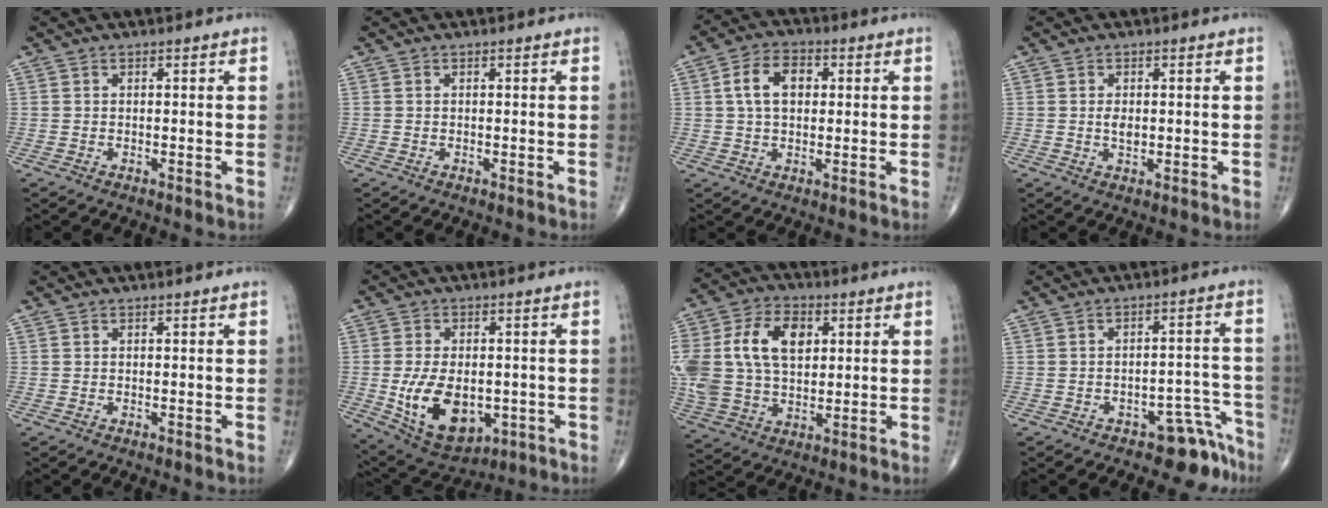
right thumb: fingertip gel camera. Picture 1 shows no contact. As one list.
[{"total": 0.0}, {"total": 8.1, "force": [1.5, 5.3, 5.9], "torque": [-0.093, 0.013, 0.023]}, {"total": 2.3, "force": [0.1, 1.3, 1.9], "torque": [-0.034, -0.003, 0.001]}, {"total": 0.0}, {"total": 14.4, "force": [-2.7, 8.9, 11.0], "torque": [-0.167, -0.004, -0.021]}, {"total": 21.1, "force": [4.1, 14.2, 15.0], "torque": [-0.325, 0.012, 0.079]}, {"total": 6.7, "force": [-5.4, 3.3, 2.2], "torque": [0.006, 0.079, -0.073]}]